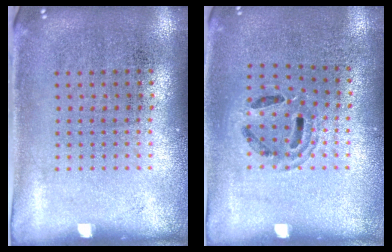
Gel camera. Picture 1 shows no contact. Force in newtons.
{"total": 1.0, "press": 1.0, "slide": 0.1}